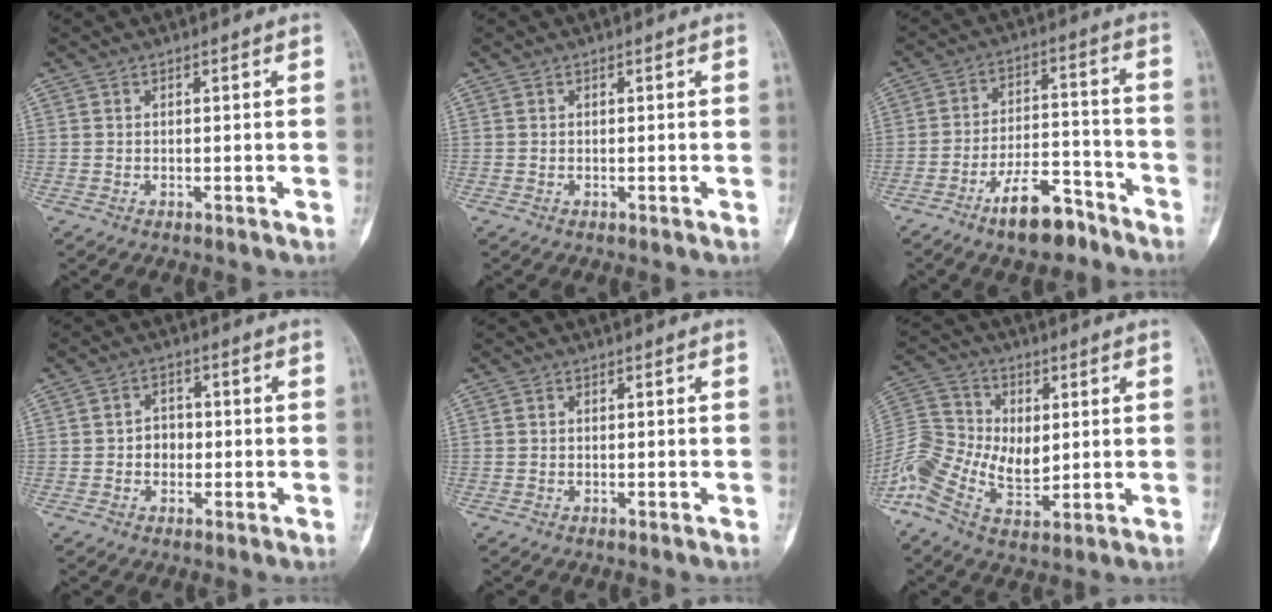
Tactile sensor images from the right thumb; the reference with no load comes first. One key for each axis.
{"total": 0.0}
{"total": 10.8, "fx": -7.6, "fy": 4.4, "fz": 6.4, "tx": -0.097, "ty": 0.065, "tz": -0.129}
{"total": 3.7, "fx": -0.5, "fy": 3.1, "fz": 1.8, "tx": -0.006, "ty": 0.010, "tz": -0.015}
{"total": 0.0}
{"total": 14.6, "fx": -1.6, "fy": 10.0, "fz": 10.6, "tx": -0.219, "ty": 0.007, "tz": -0.031}